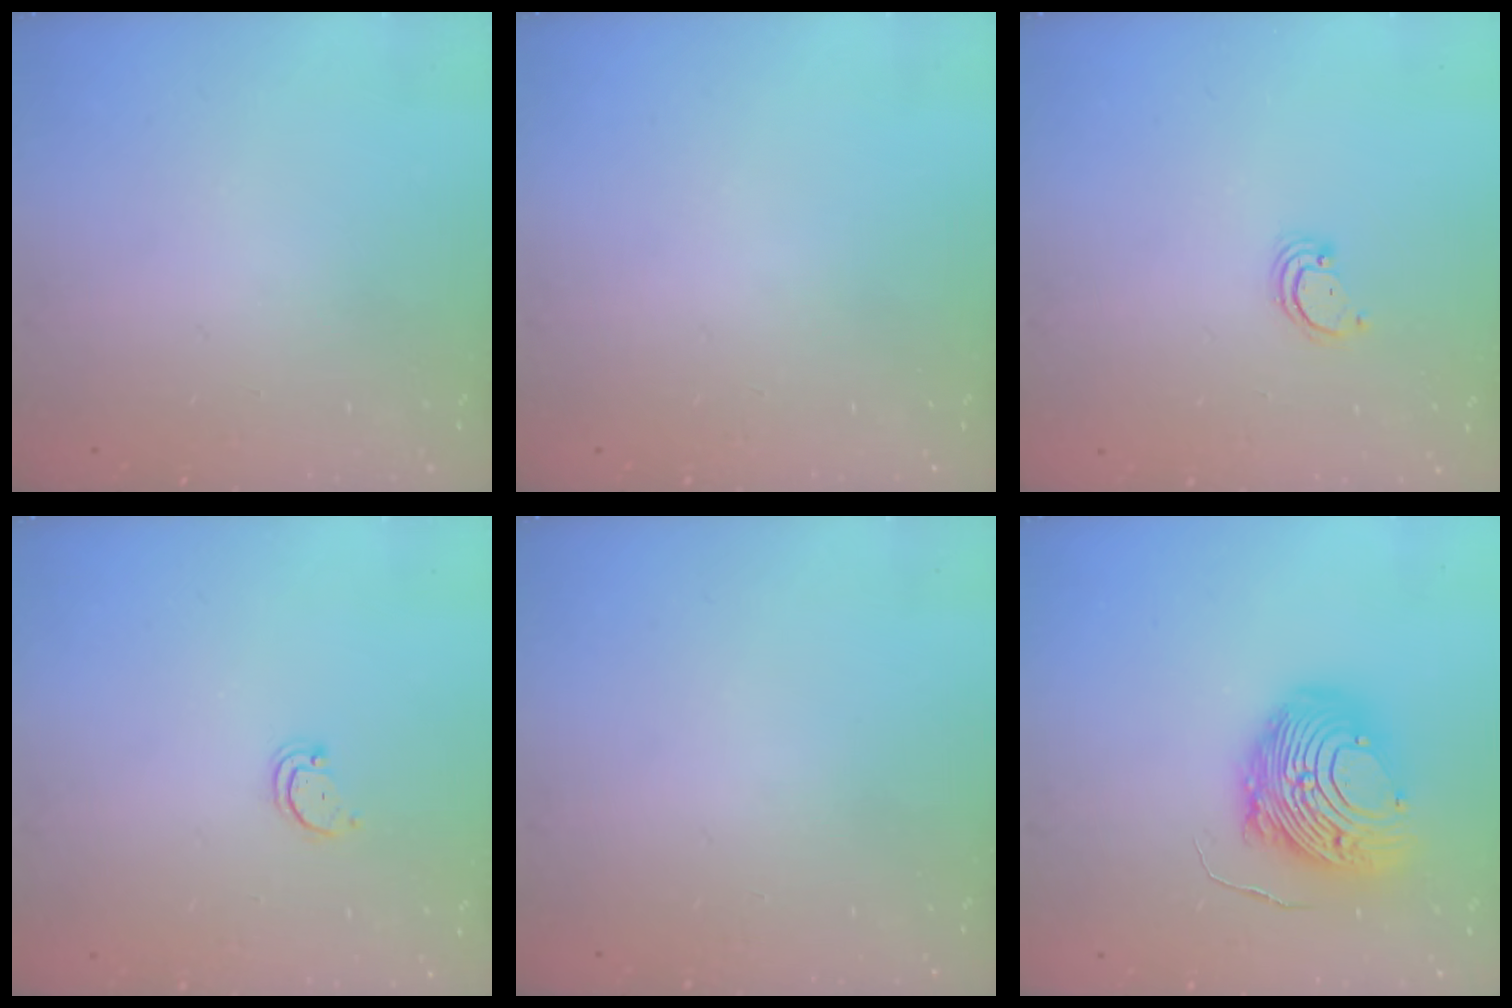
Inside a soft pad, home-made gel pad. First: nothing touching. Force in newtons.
{"total": 0.0}
{"total": 1.7, "press": 1.7, "slide": 0.1}
{"total": 2.2, "press": 2.1, "slide": 0.4}
{"total": 0.0}
{"total": 14.7, "press": 14.6, "slide": 1.4}